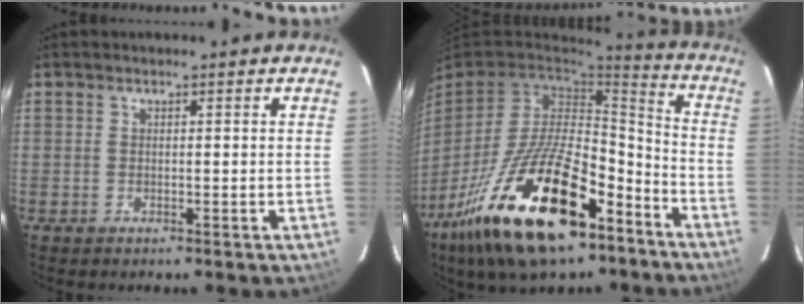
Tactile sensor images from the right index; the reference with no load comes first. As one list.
[{"total": 26.4, "force": [-15.1, 11.1, 18.6], "torque": [-0.362, -0.017, -0.247]}]